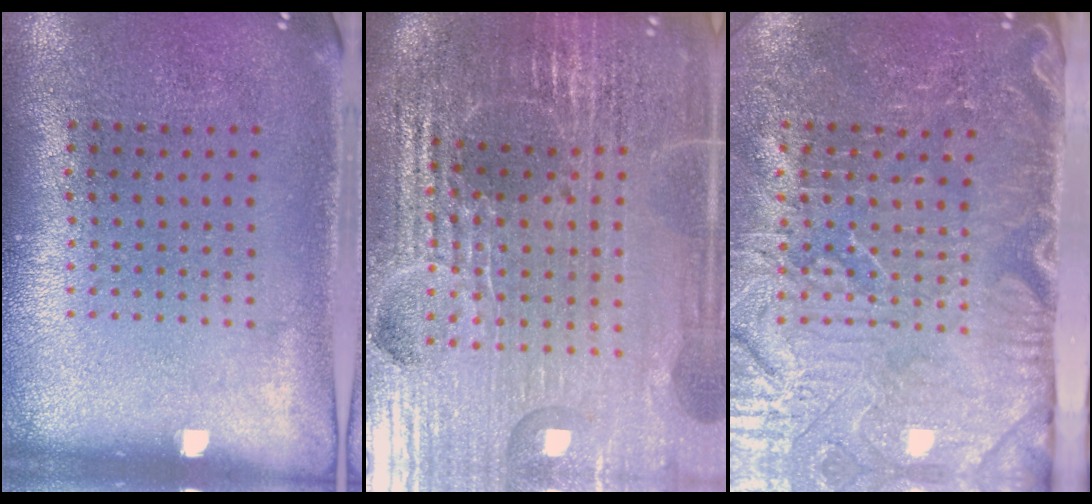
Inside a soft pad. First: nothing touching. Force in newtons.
{"total": 6.7, "press": 5.8, "slide": 3.3}
{"total": 5.0, "press": 4.5, "slide": 2.2}